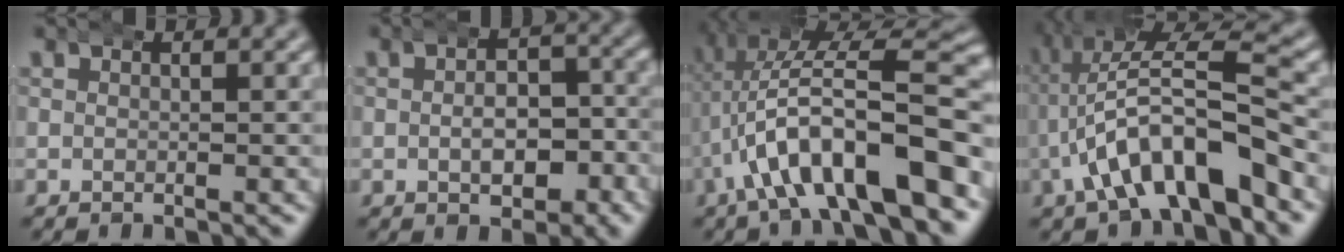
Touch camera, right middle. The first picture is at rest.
{"total": 5.2, "force": [-1.7, 3.4, 3.7], "torque": [-0.030, 0.002, -0.030]}
{"total": 12.1, "force": [-1.7, 5.3, 10.7], "torque": [-0.172, 0.006, -0.022]}
{"total": 8.5, "force": [-1.0, 3.7, 7.6], "torque": [-0.129, 0.007, -0.016]}